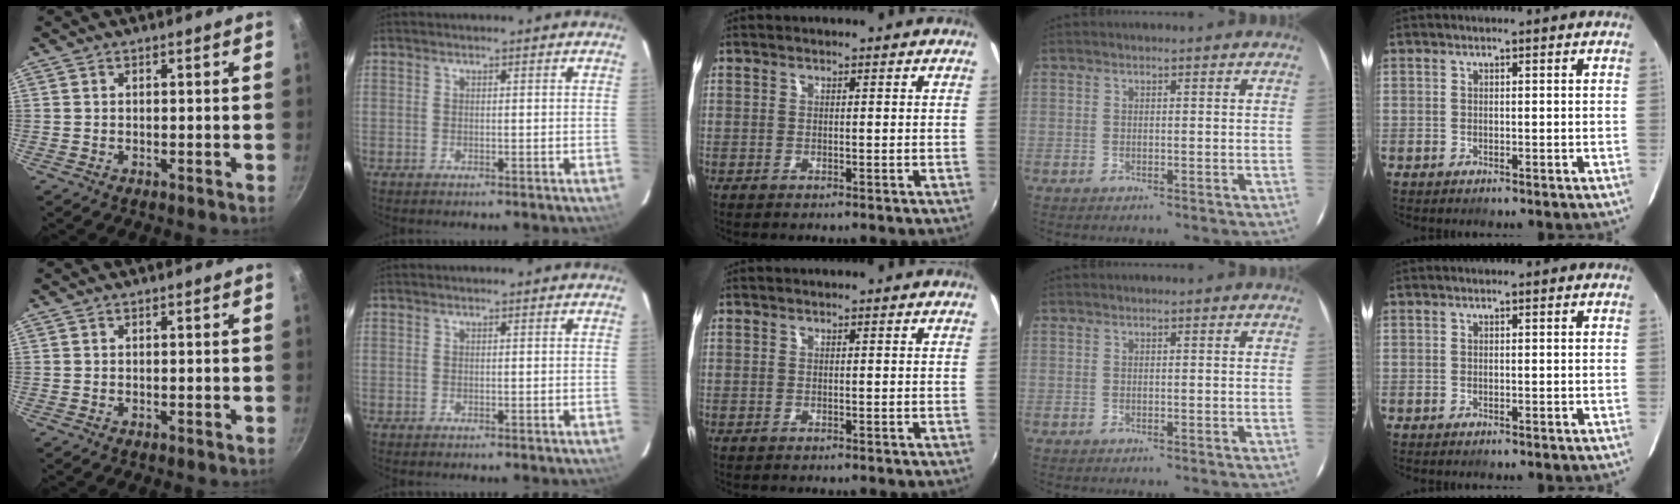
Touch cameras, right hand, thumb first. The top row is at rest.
{}